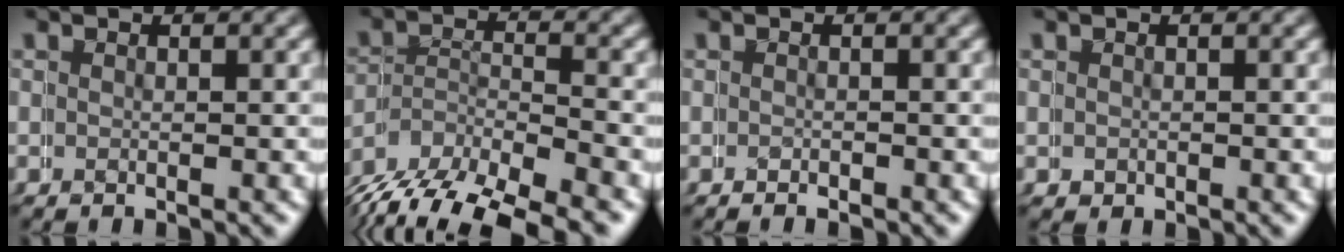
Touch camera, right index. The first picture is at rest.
{"total": 8.6, "force": [-6.0, 5.1, 3.5], "torque": [-0.069, -0.029, -0.087]}
{"total": 1.0, "force": [-0.9, 0.5, -0.2], "torque": [0.003, -0.002, -0.014]}
{"total": 1.0, "force": [0.6, 0.8, -0.2], "torque": [-0.008, -0.004, 0.010]}